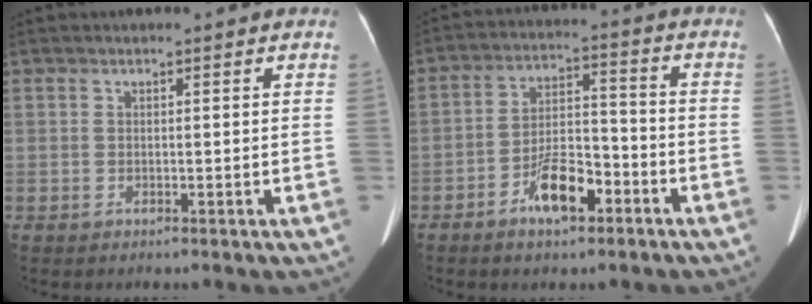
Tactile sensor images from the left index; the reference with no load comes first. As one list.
[{"total": 8.5, "force": [-4.7, 3.0, 6.3], "torque": [-0.121, 0.010, -0.082]}]